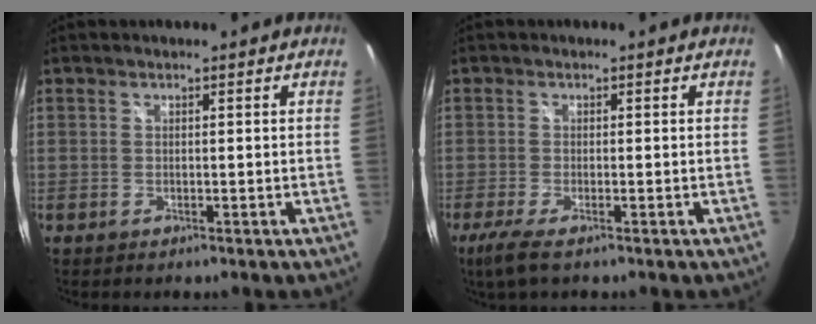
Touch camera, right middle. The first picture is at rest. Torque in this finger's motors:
{"motor_torque": [0.75, -0.59, 0.03, 0.06]}